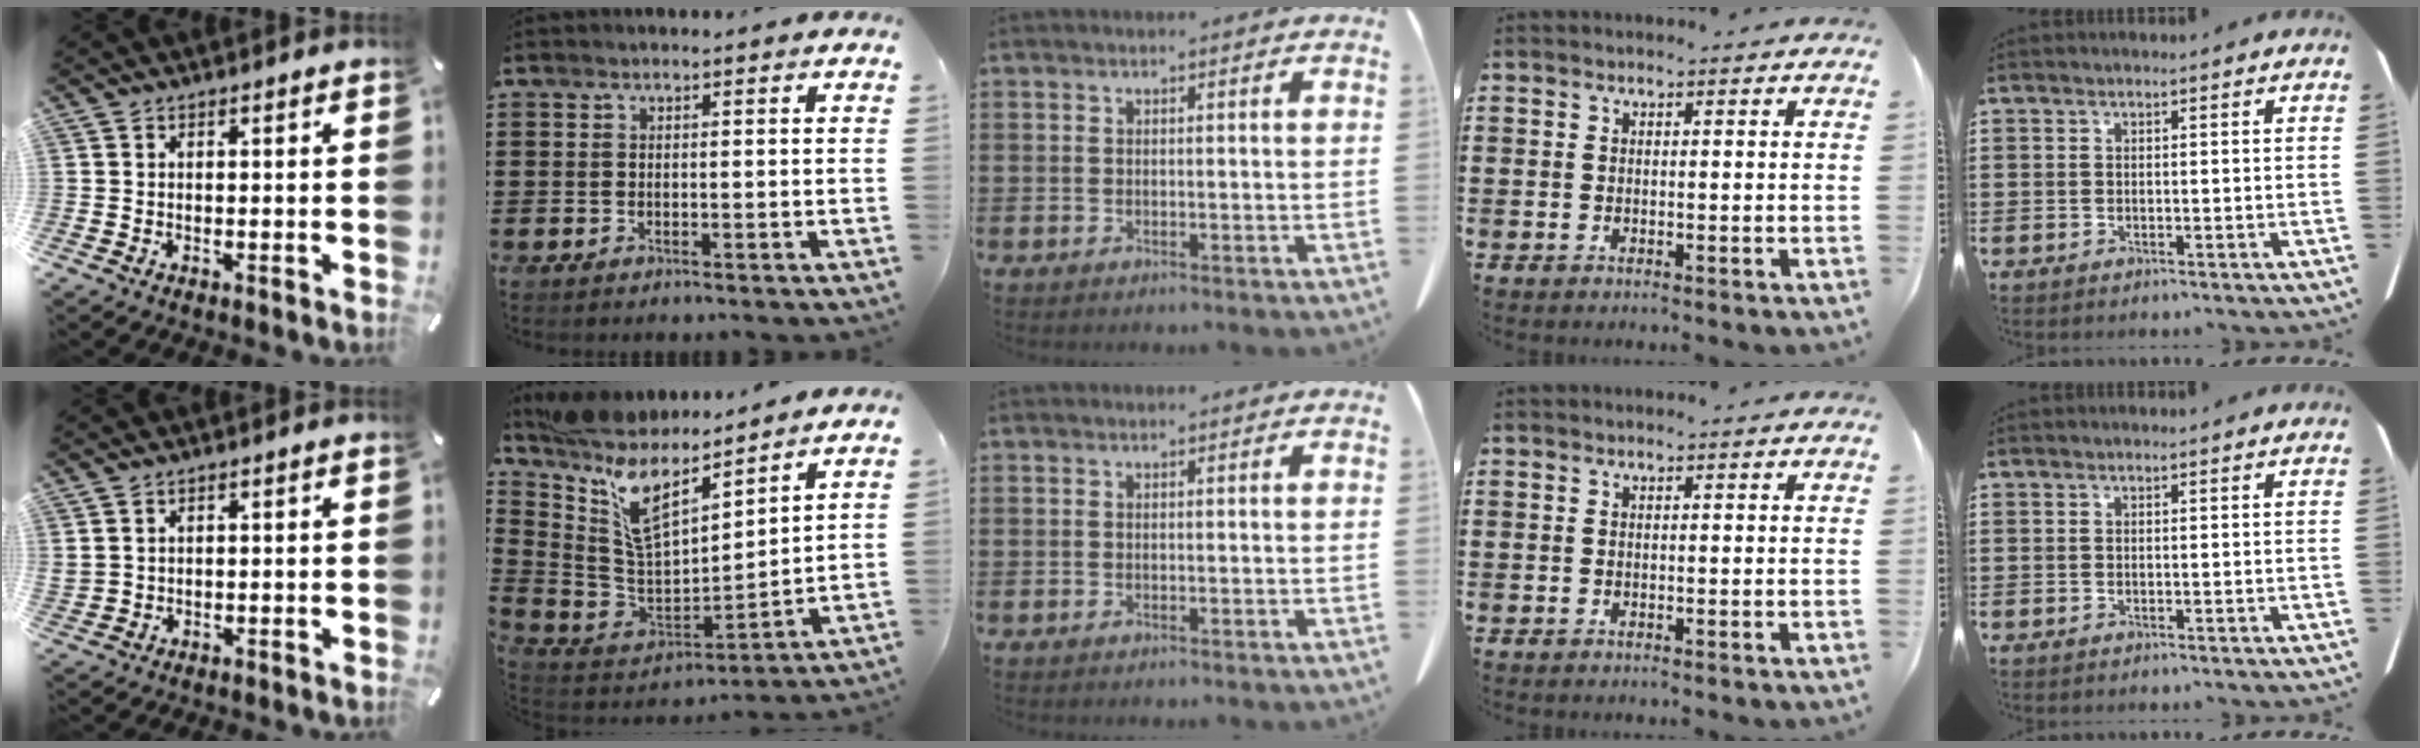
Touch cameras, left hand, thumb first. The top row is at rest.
{"thumb": {"total": 1.5, "force": [1.2, 0.8, 0.5], "torque": [-0.012, -0.002, 0.022]}, "index": {"total": 10.6, "force": [7.1, 3.5, 7.0], "torque": [-0.185, -0.059, 0.118]}}